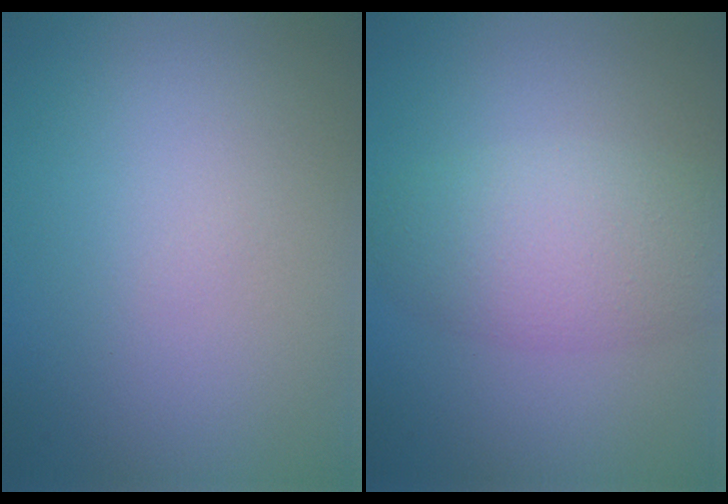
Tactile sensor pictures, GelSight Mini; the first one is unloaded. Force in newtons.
{"total": 5.1, "press": 5.1, "slide": 0.1}